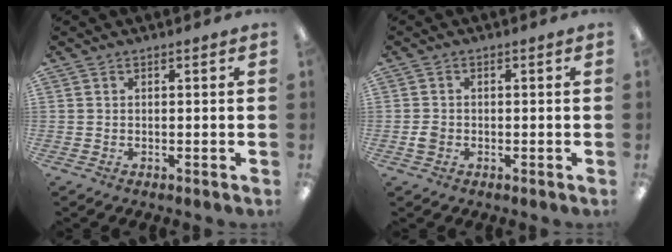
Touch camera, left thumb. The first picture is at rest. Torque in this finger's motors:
{"motor_torque": [-0.52, 0.61, 0.45, -0.25, 0.01]}